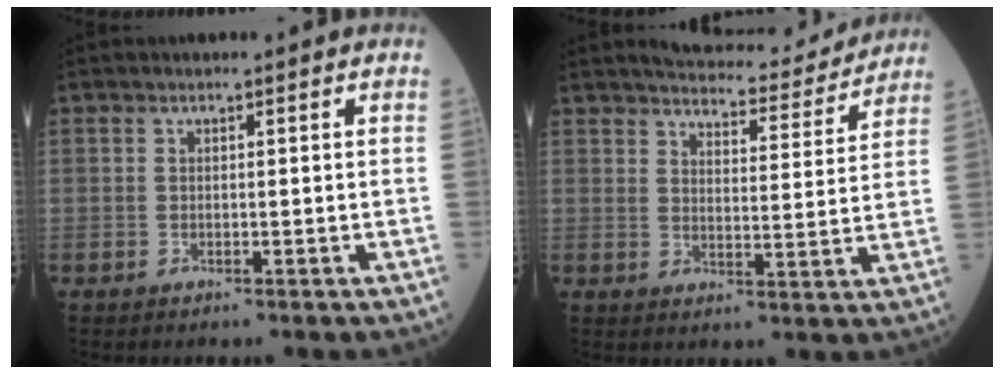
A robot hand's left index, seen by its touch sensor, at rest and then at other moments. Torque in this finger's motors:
{"motor_torque": [1.00, -1.13, 0.12, 0.01]}